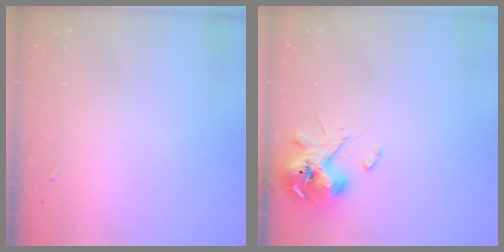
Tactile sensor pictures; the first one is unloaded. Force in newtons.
{"total": 10.5, "press": 10.4, "slide": 1.6}